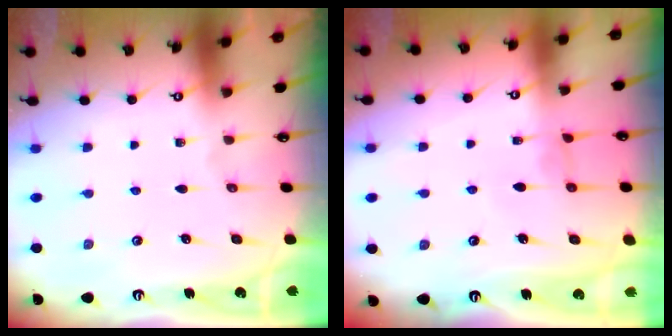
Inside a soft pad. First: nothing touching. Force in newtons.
{"total": 0.6, "press": 0.5, "slide": 0.4}